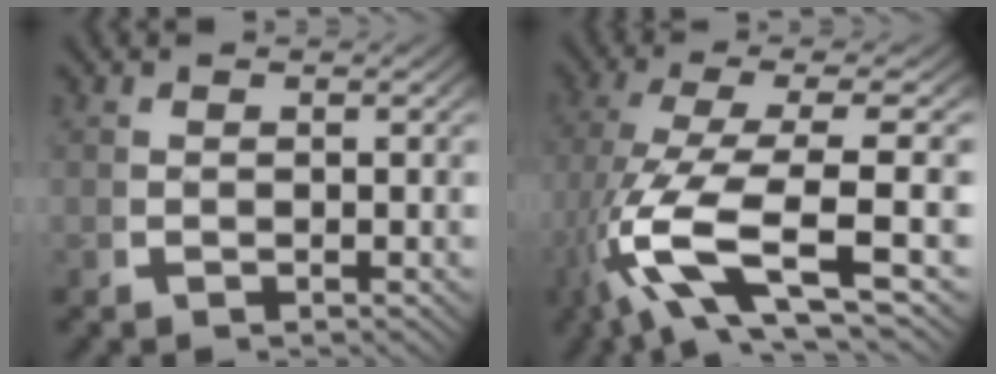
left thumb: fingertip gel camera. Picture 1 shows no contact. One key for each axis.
{"total": 10.3, "fx": -1.5, "fy": 4.2, "fz": 9.3, "tx": -0.222, "ty": -0.029, "tz": -0.002}